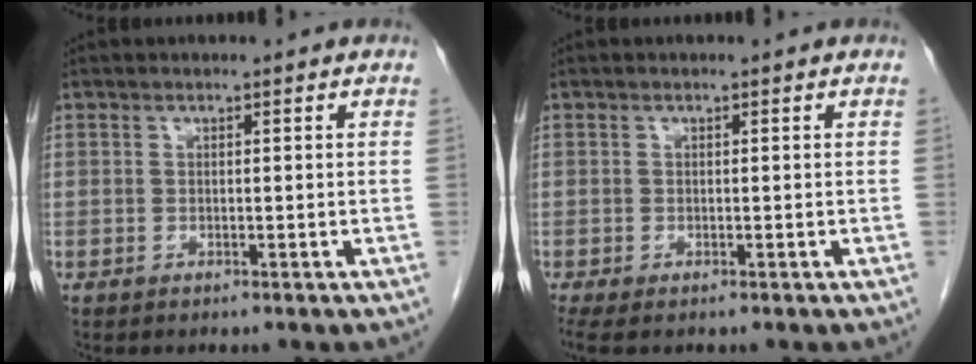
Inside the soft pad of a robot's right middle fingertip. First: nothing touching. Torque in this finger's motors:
{"motor_torque": [0.64, -0.52, 0.05, 0.04]}